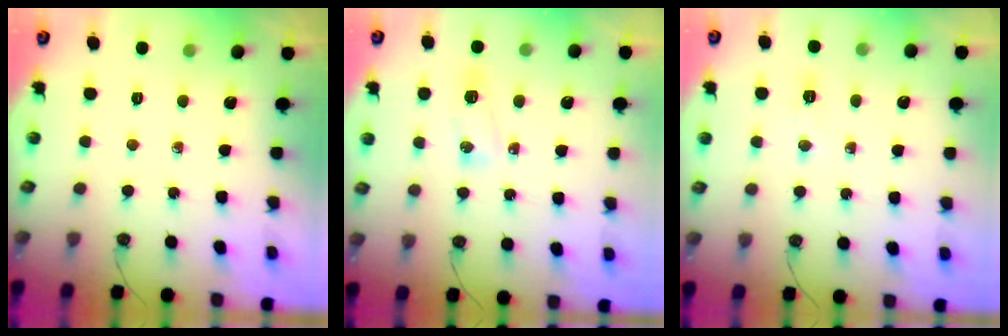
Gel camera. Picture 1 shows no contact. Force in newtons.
{"total": 6.4, "press": 6.2, "slide": 1.3}
{"total": 4.4, "press": 4.4, "slide": 0.5}